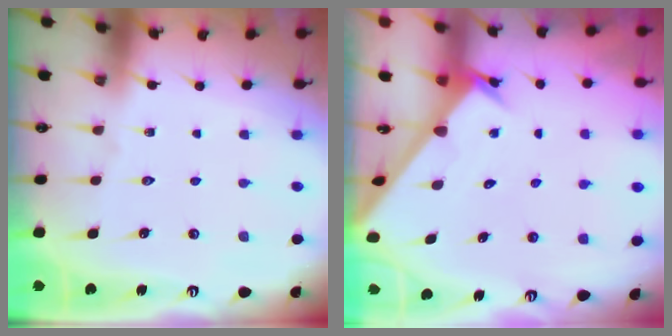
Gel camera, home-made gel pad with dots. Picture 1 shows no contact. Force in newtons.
{"total": 2.5, "press": 2.5, "slide": 0.2}